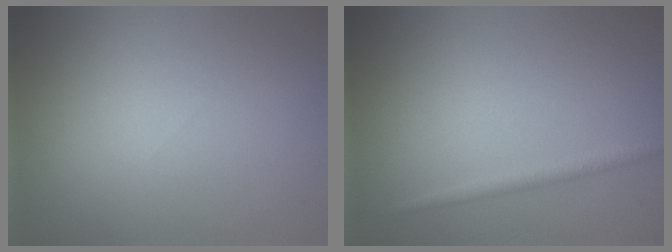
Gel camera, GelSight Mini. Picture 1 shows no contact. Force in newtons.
{"total": 1.4, "press": 1.4, "slide": 0.1}